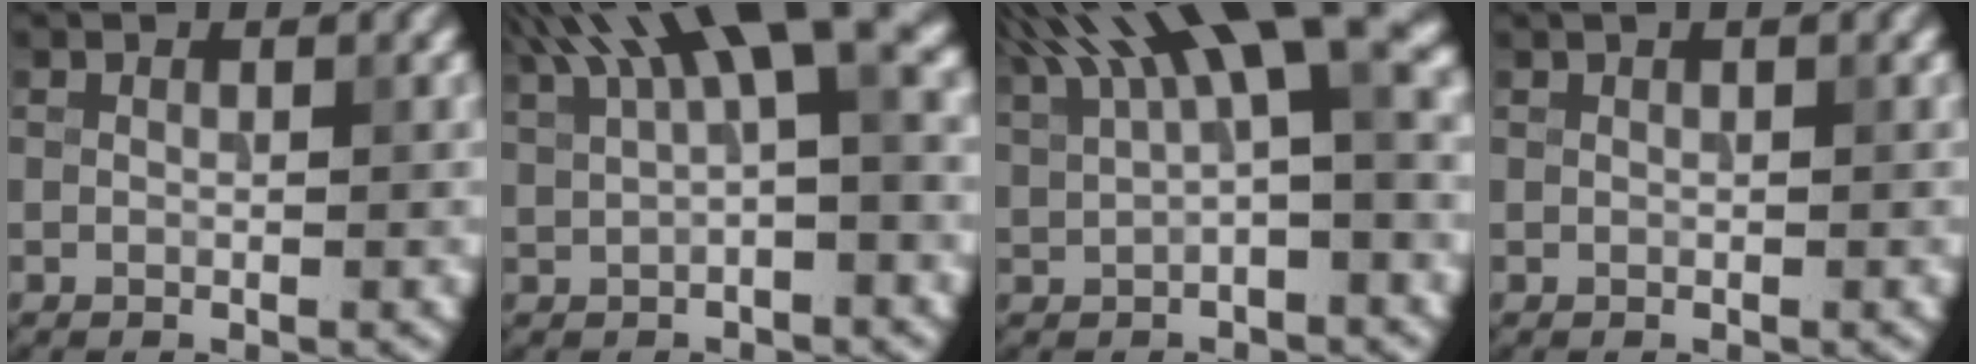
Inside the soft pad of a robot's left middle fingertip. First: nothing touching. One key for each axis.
{"total": 9.1, "fx": 4.1, "fy": 2.6, "fz": 7.7, "tx": -0.130, "ty": 0.021, "tz": 0.070}
{"total": 10.1, "fx": 4.4, "fy": 2.7, "fz": 8.7, "tx": -0.146, "ty": 0.022, "tz": 0.074}
{"total": 0.6, "fx": 0.4, "fy": 0.1, "fz": 0.5, "tx": -0.007, "ty": 0.003, "tz": 0.004}